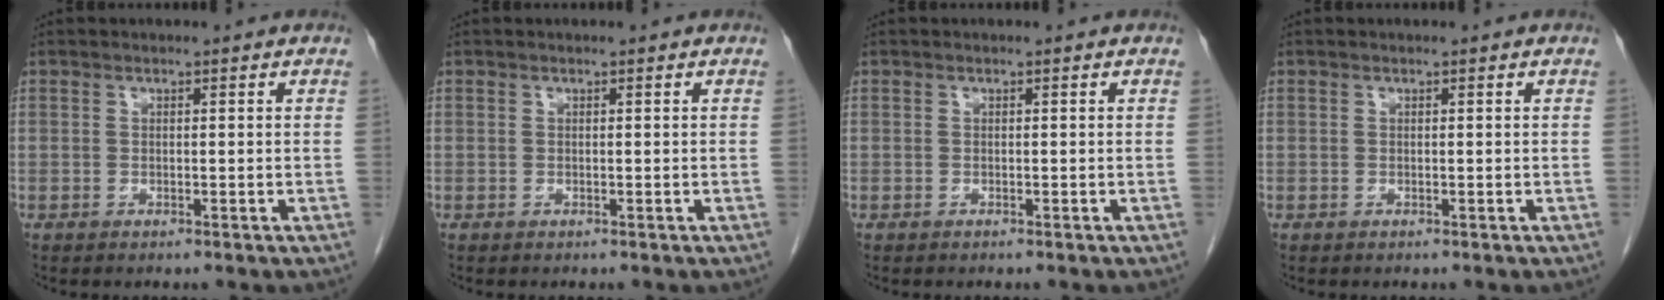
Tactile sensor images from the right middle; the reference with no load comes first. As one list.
[{"total": 0.0}, {"total": 0.0}, {"total": 0.0}]